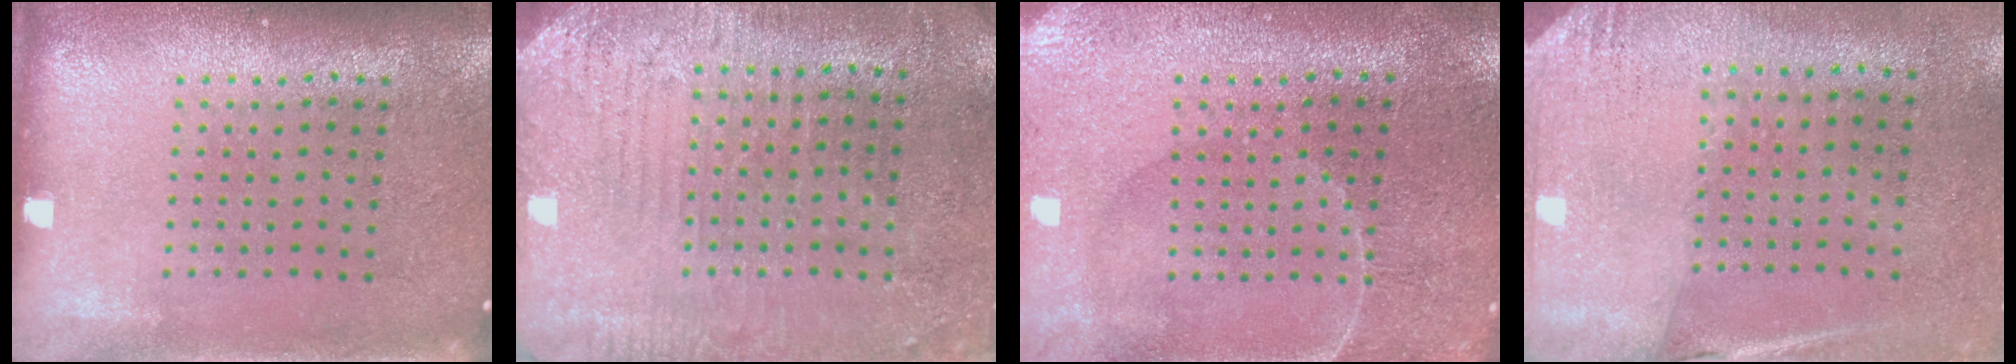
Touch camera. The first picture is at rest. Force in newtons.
{"total": 3.0, "press": 2.8, "slide": 1.1}
{"total": 0.6, "press": 0.5, "slide": 0.4}
{"total": 2.7, "press": 2.4, "slide": 1.3}